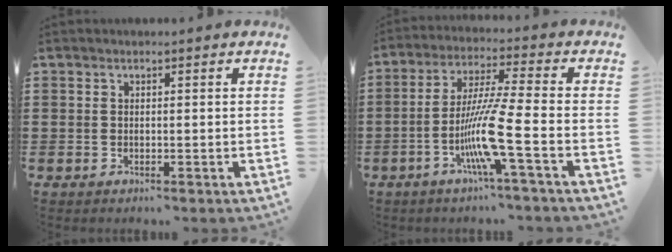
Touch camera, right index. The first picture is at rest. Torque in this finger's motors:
{"motor_torque": [2.14, 0.00, 0.99, 0.14]}